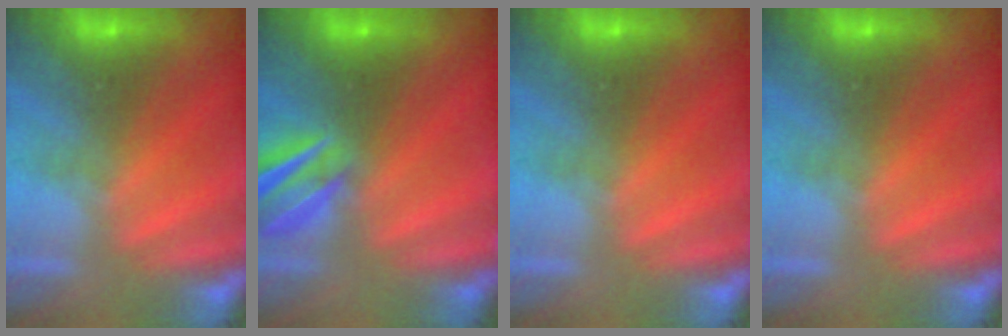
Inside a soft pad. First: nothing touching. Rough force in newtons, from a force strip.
{"total": 7.6}
{"total": 0.0}
{"total": 0.0}